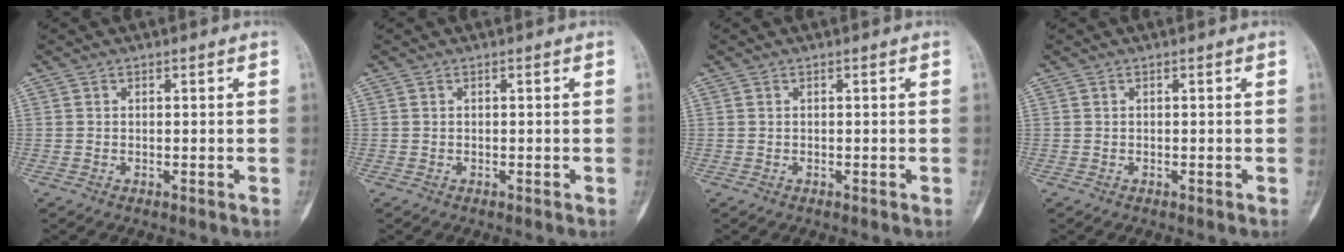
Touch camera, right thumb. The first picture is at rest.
{"total": 0.0}
{"total": 0.0}
{"total": 0.0}